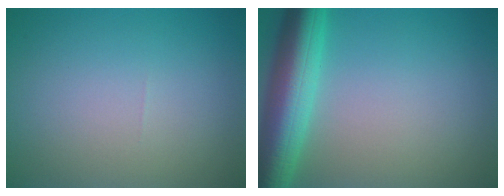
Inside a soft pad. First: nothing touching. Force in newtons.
{"total": 7.6, "press": 7.6, "slide": 0.3}